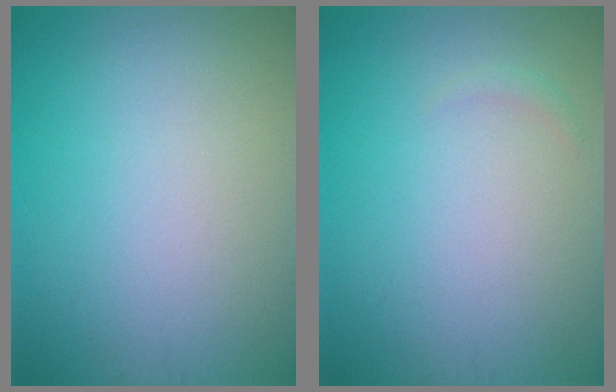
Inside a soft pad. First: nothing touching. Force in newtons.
{"total": 0.5, "press": 0.5, "slide": 0.0}